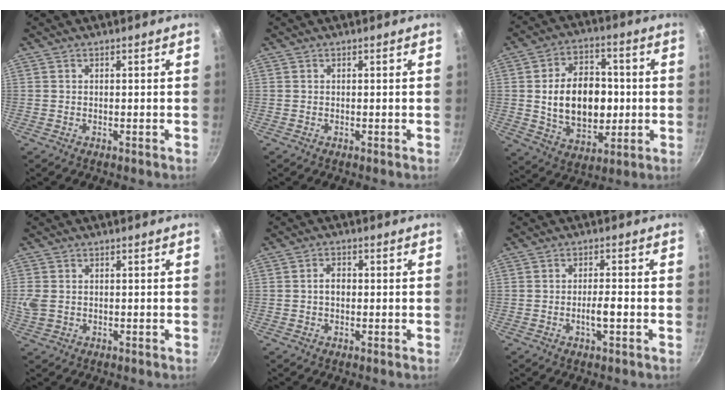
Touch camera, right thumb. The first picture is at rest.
{"total": 0.0}
{"total": 16.9, "force": [0.0, 11.6, 12.2], "torque": [-0.161, 0.011, 0.007]}
{"total": 3.9, "force": [0.1, 3.1, 2.4], "torque": [-0.051, -0.001, 0.005]}
{"total": 2.8, "force": [-0.1, 2.0, 1.9], "torque": [-0.021, 0.010, -0.004]}
{"total": 3.6, "force": [-1.1, 0.9, 3.3], "torque": [-0.055, 0.011, -0.019]}